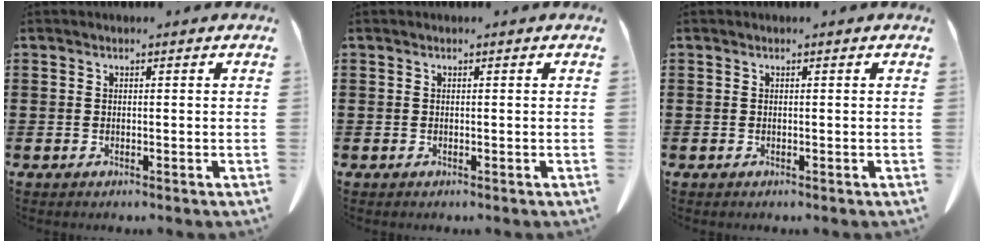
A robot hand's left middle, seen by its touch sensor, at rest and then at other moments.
{"total": 0.0}
{"total": 0.0}